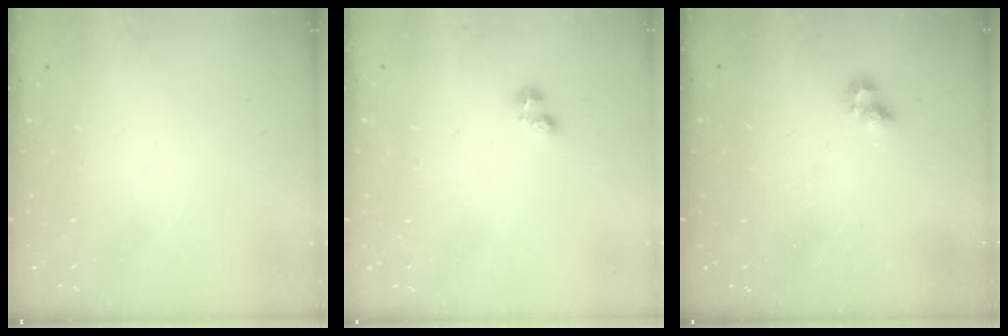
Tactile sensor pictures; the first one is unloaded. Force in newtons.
{"total": 1.8, "press": 1.7, "slide": 0.4}
{"total": 4.1, "press": 4.1, "slide": 0.4}